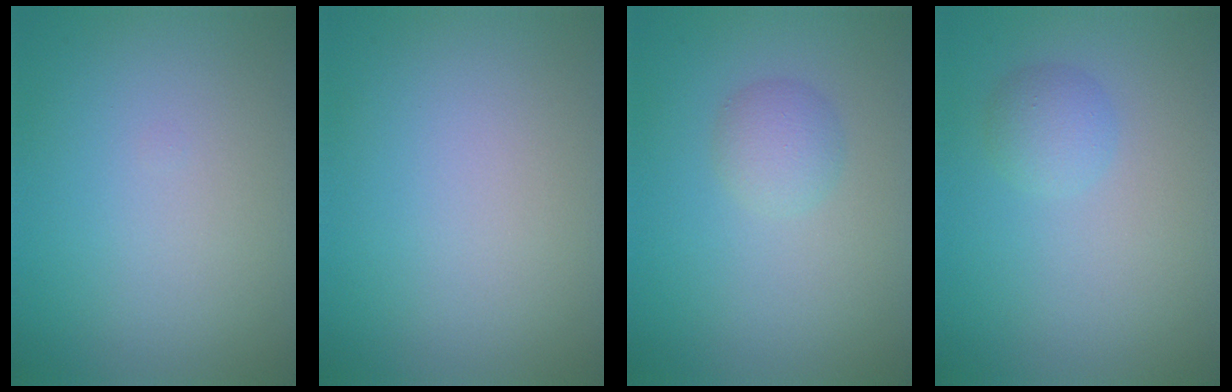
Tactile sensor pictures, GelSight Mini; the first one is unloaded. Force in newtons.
{"total": 0.0}
{"total": 2.0, "press": 2.0, "slide": 0.1}
{"total": 1.8, "press": 1.8, "slide": 0.0}